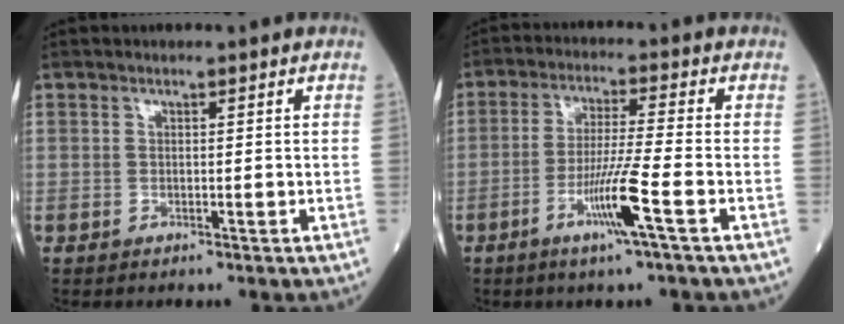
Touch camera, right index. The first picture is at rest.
{"total": 8.1, "force": [-3.5, -1.1, 7.2], "torque": [-0.140, -0.014, -0.069]}